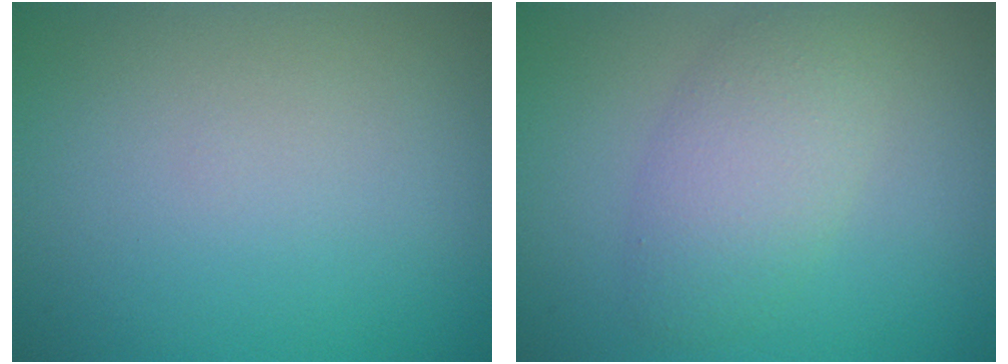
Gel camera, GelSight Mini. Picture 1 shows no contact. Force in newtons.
{"total": 3.9, "press": 3.9, "slide": 0.2}